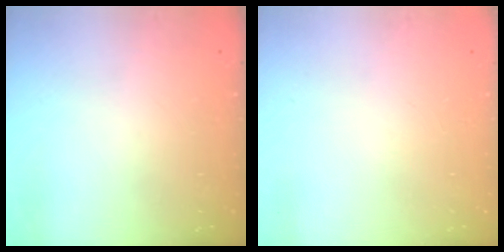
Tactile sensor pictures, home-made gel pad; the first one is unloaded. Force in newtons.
{"total": 0.0}